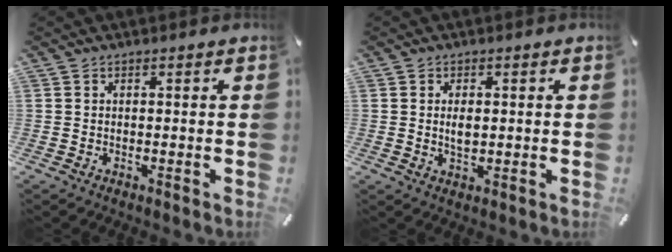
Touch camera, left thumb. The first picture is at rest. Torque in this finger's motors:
{"motor_torque": [0.19, -0.21, -0.05, 0.17, 0.11]}